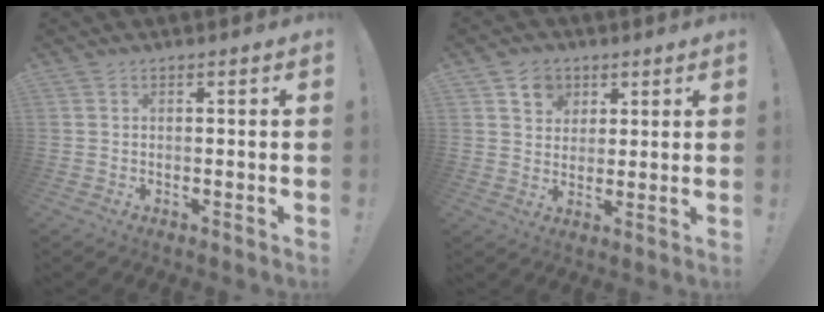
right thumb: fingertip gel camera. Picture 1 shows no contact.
{"total": 7.1, "force": [3.6, 5.9, 1.7], "torque": [-0.019, -0.020, 0.068]}